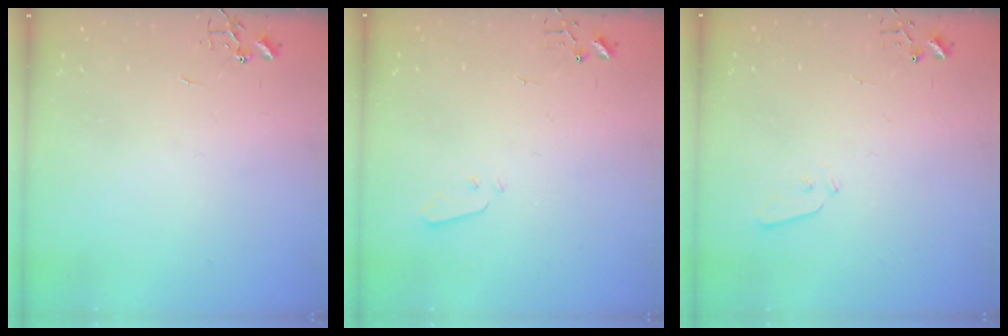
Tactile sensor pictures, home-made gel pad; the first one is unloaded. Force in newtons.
{"total": 3.5, "press": 3.5, "slide": 0.2}
{"total": 3.5, "press": 3.4, "slide": 0.6}